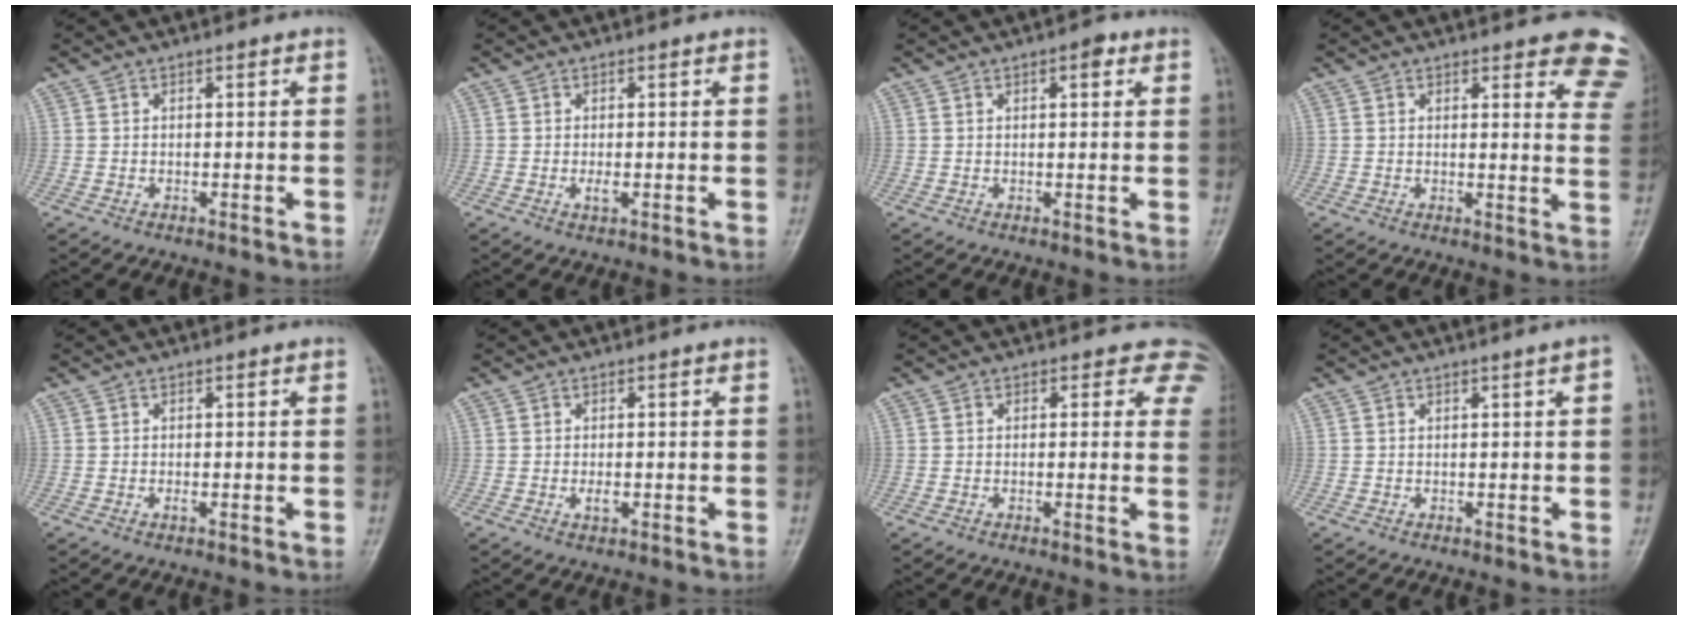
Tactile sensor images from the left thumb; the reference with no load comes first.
{"total": 1.5, "force": [-0.1, 0.4, 1.4], "torque": [-0.026, 0.000, 0.000]}
{"total": 2.3, "force": [1.2, 0.9, 1.8], "torque": [-0.021, -0.001, 0.013]}
{"total": 10.6, "force": [8.4, 3.2, 5.7], "torque": [-0.023, -0.039, 0.070]}
{"total": 0.7, "force": [0.0, 0.1, 0.7], "torque": [-0.014, 0.003, 0.002]}
{"total": 1.6, "force": [-0.2, 0.6, 1.4], "torque": [-0.024, -0.003, -0.001]}
{"total": 4.9, "force": [3.4, 3.1, 1.5], "torque": [0.023, -0.008, 0.010]}
{"total": 1.5, "force": [0.5, -0.1, 1.4], "torque": [-0.021, 0.003, 0.007]}